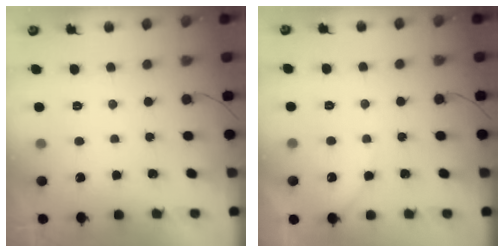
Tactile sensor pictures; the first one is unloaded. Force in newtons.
{"total": 3.6, "press": 3.5, "slide": 0.5}